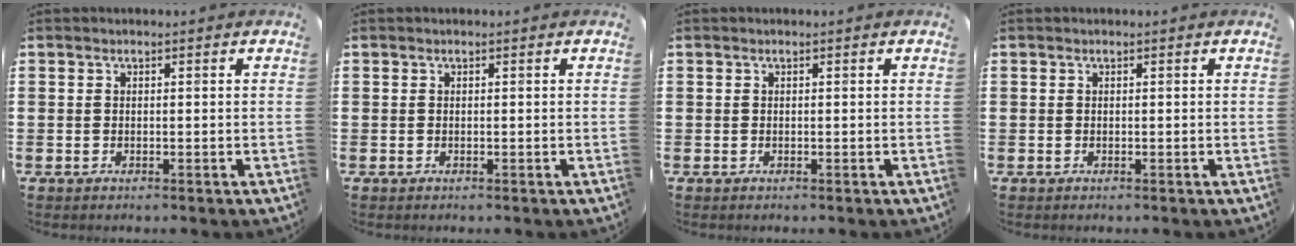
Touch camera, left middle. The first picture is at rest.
{"total": 0.0}
{"total": 0.0}
{"total": 0.0}